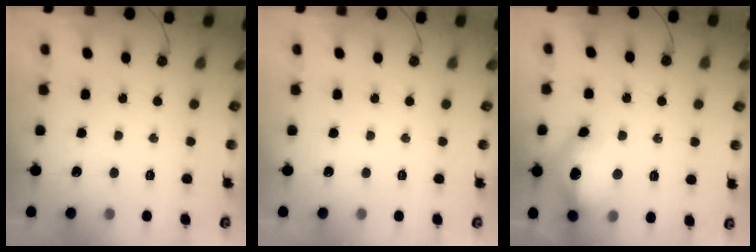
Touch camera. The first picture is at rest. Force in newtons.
{"total": 0.0}
{"total": 16.0, "press": 15.9, "slide": 1.7}